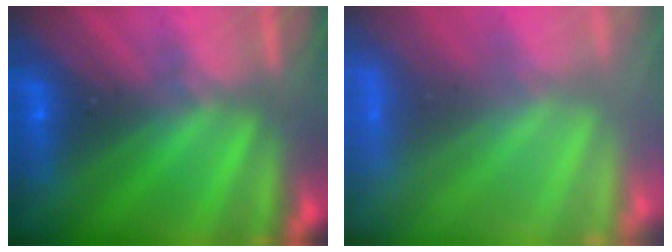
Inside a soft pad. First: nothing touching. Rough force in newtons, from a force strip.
{"total": 9.4}